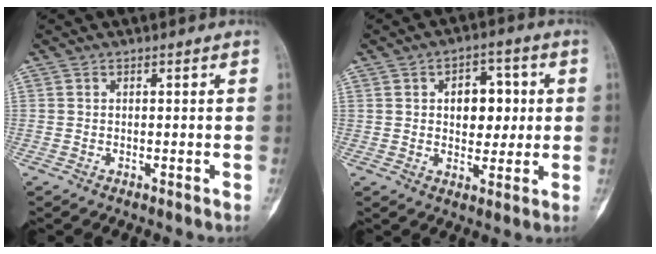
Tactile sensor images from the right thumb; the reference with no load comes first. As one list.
[{"total": 8.7, "force": [1.4, 5.8, 6.3], "torque": [-0.042, 0.002, 0.020]}]